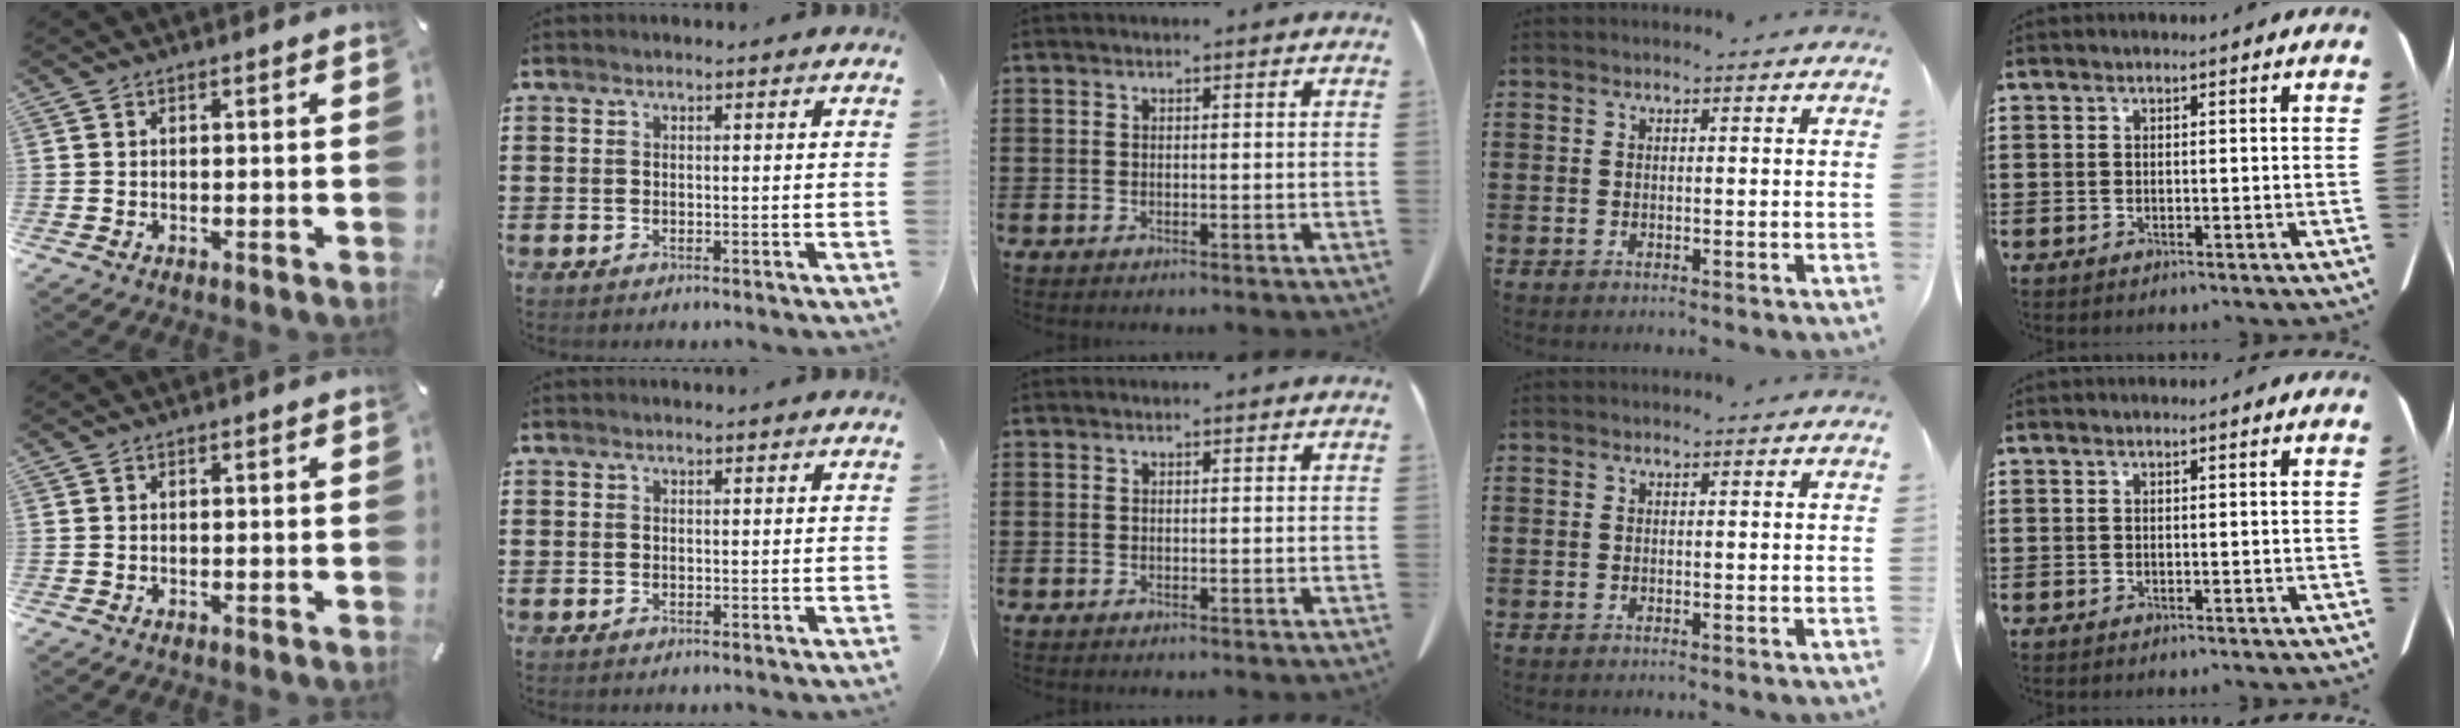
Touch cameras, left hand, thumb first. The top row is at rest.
{}